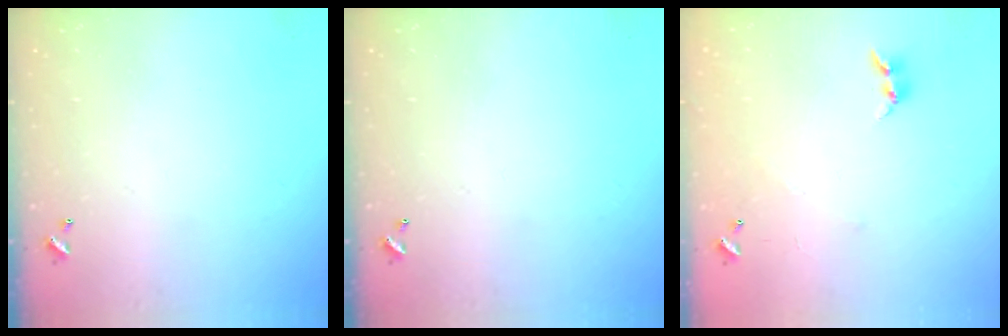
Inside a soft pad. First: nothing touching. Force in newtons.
{"total": 0.0}
{"total": 5.6, "press": 5.6, "slide": 0.2}